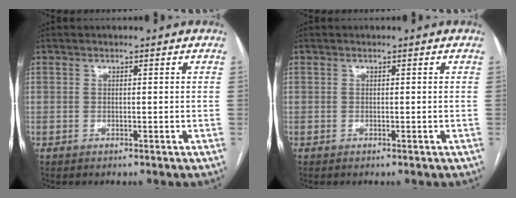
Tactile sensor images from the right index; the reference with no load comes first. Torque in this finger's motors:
{"motor_torque": [0.00, 0.00, 0.00, 0.00]}